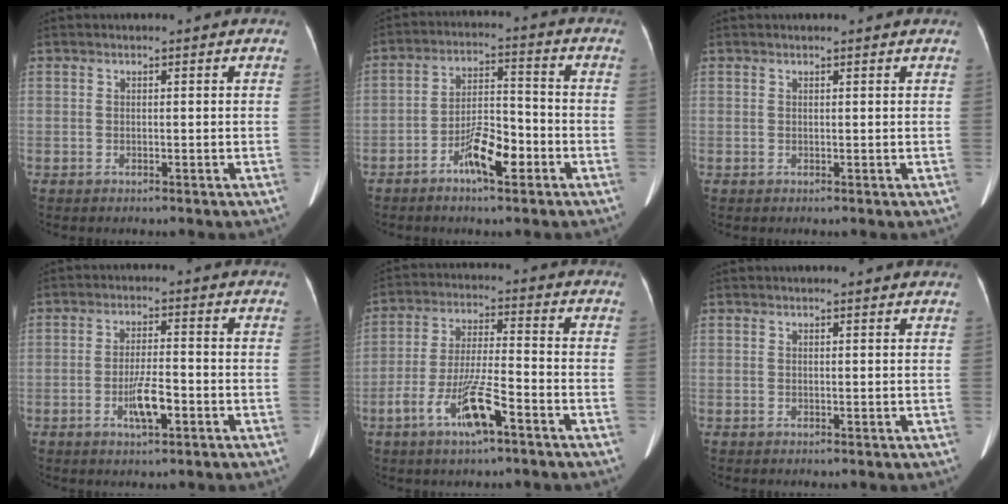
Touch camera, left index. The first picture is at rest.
{"total": 7.7, "force": [-4.0, 2.2, 6.2], "torque": [-0.116, 0.010, -0.068]}
{"total": 1.5, "force": [1.4, 0.1, 0.5], "torque": [-0.011, 0.012, 0.015]}
{"total": 5.0, "force": [-2.0, 1.0, 4.5], "torque": [-0.087, -0.002, -0.034]}
{"total": 9.5, "force": [-4.9, 1.3, 8.0], "torque": [-0.161, -0.006, -0.088]}
{"total": 3.0, "force": [2.8, 0.5, 1.0], "torque": [-0.014, 0.012, 0.025]}